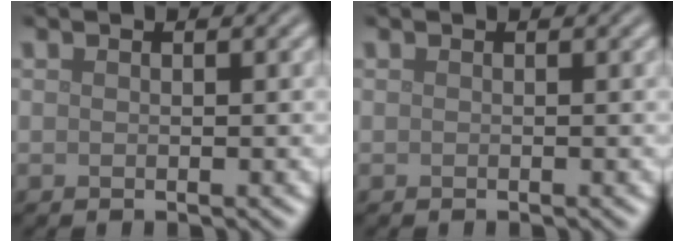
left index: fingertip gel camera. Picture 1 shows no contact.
{"total": 0.0}